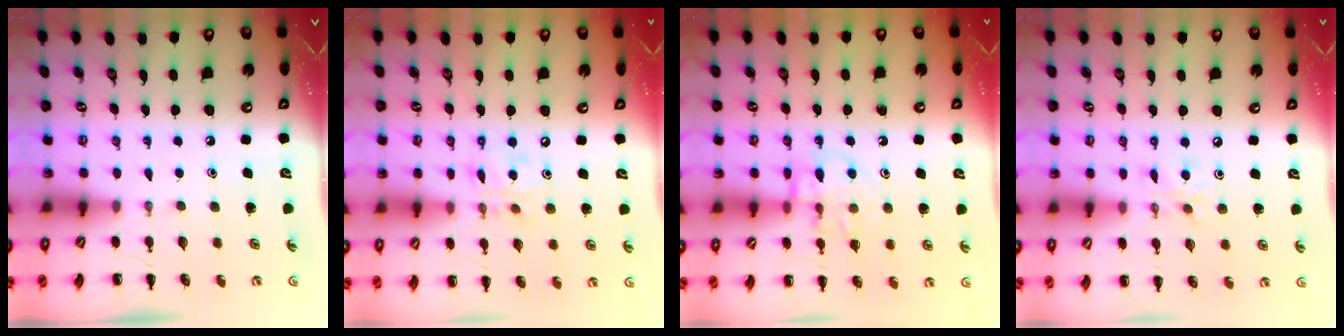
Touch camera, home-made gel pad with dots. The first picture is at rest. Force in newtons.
{"total": 10.2, "press": 10.0, "slide": 2.2}
{"total": 12.0, "press": 12.0, "slide": 1.0}
{"total": 5.2, "press": 5.1, "slide": 0.8}